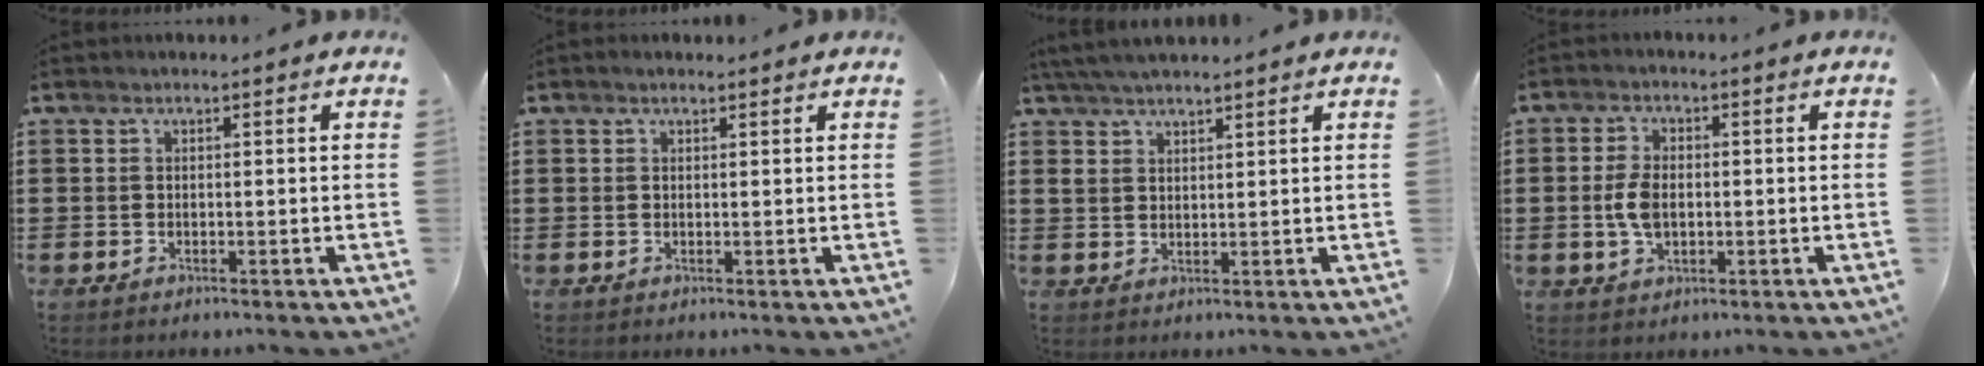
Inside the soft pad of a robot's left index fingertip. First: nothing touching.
{"total": 0.6, "force": [0.5, 0.2, 0.3], "torque": [-0.007, 0.001, 0.010]}
{"total": 4.0, "force": [3.4, 1.2, 1.8], "torque": [-0.045, -0.001, 0.065]}
{"total": 4.8, "force": [-0.1, 2.7, 4.0], "torque": [-0.098, -0.001, -0.007]}